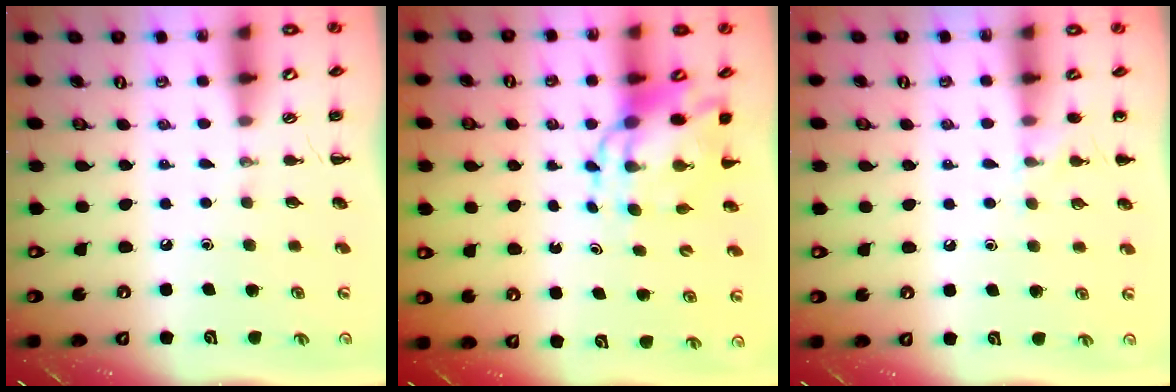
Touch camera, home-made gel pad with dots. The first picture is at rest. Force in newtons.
{"total": 8.4, "press": 8.0, "slide": 2.2}
{"total": 6.5, "press": 6.1, "slide": 2.2}